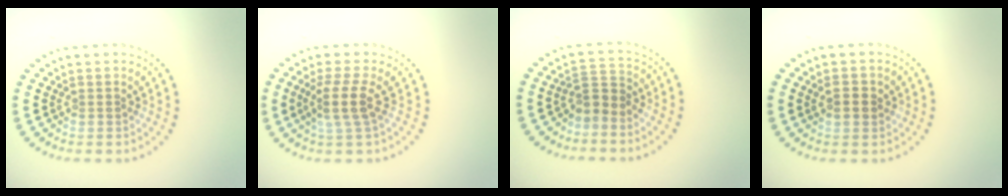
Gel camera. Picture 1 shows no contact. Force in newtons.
{"total": 2.9, "press": 2.1, "slide": 2.0}
{"total": 2.3, "press": 1.5, "slide": 1.7}
{"total": 1.5, "press": 1.5, "slide": 0.2}